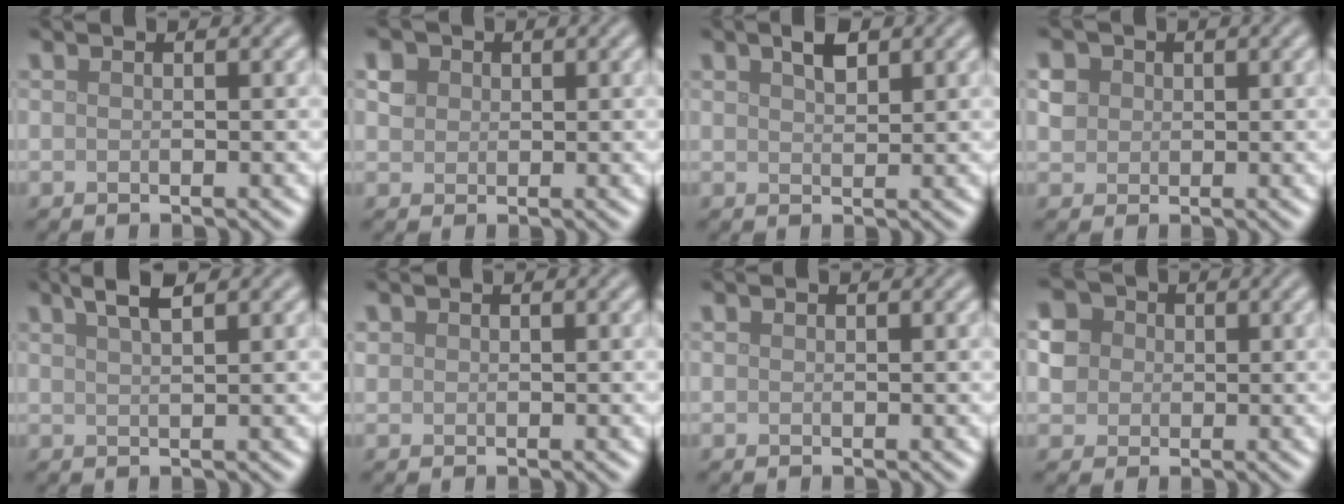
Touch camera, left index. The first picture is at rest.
{"total": 2.0, "force": [0.8, 1.7, 0.6], "torque": [-0.013, 0.004, 0.014]}
{"total": 2.0, "force": [1.3, 0.8, 1.3], "torque": [-0.023, 0.006, 0.024]}
{"total": 2.5, "force": [0.8, 2.1, 0.9], "torque": [-0.025, 0.008, 0.025]}
{"total": 2.6, "force": [1.8, 0.6, 1.8], "torque": [-0.022, 0.007, 0.030]}
{"total": 0.7, "force": [0.3, 0.7, 0.1], "torque": [0.003, 0.000, 0.007]}
{"total": 0.0}
{"total": 5.6, "force": [1.8, 4.8, 2.3], "torque": [-0.057, 0.027, 0.023]}